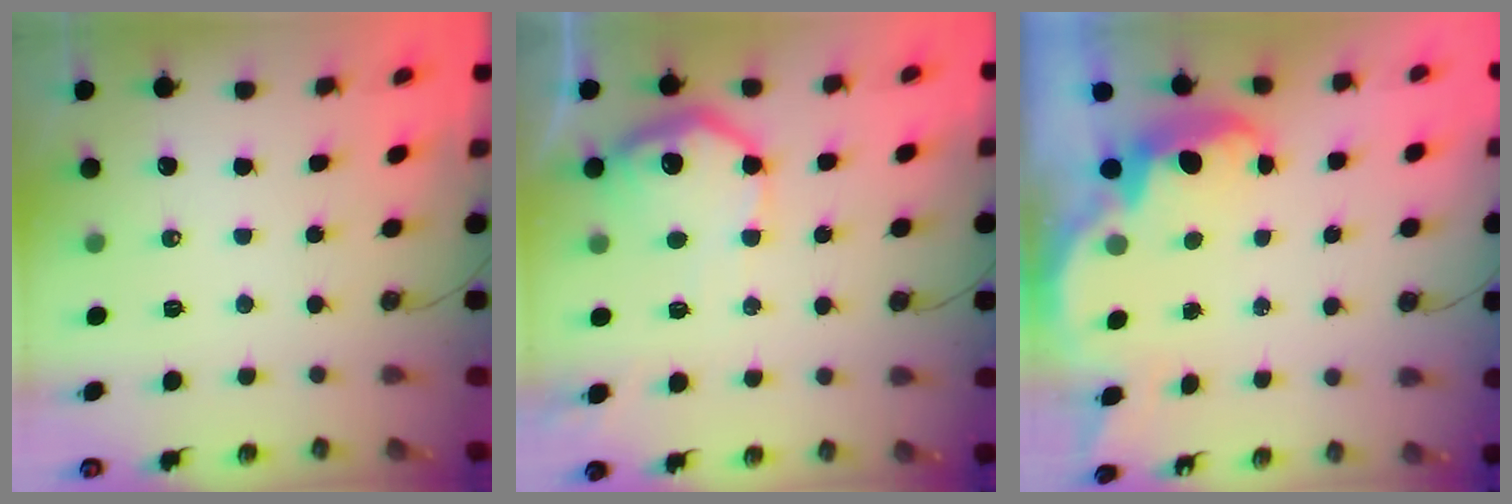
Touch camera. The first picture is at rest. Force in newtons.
{"total": 13.7, "press": 13.7, "slide": 0.9}
{"total": 3.6, "press": 3.6, "slide": 0.6}